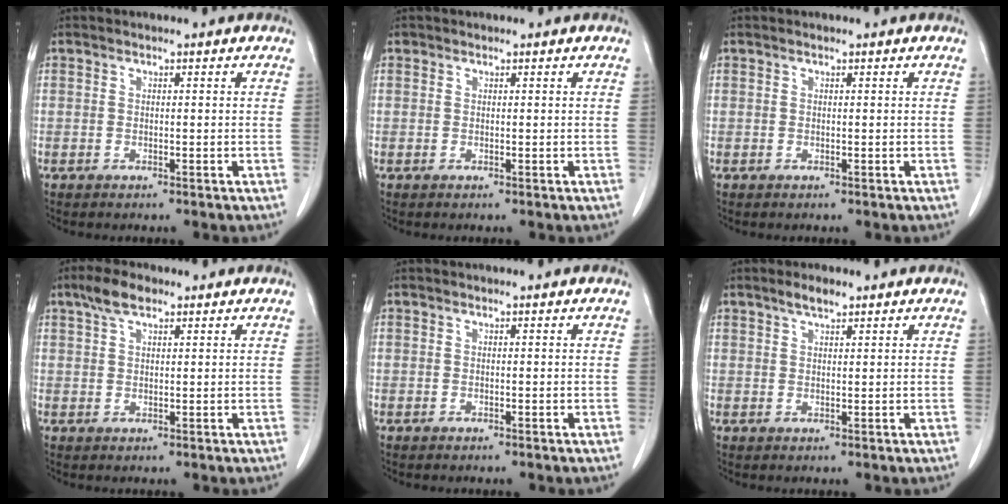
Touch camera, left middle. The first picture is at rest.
{"total": 0.0}
{"total": 0.0}
{"total": 4.0, "force": [2.7, 1.5, 2.6], "torque": [-0.057, 0.012, 0.052]}
{"total": 0.0}
{"total": 2.4, "force": [1.8, 0.6, 1.4], "torque": [-0.031, 0.004, 0.033]}